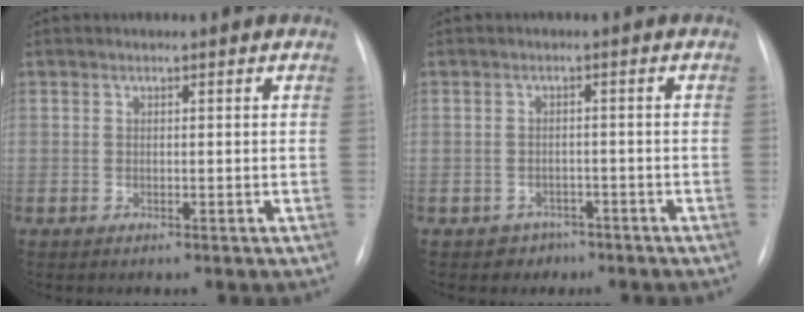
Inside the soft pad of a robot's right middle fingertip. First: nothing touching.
{"total": 2.5, "force": [-1.6, 2.0, -0.2], "torque": [0.000, 0.010, -0.021]}